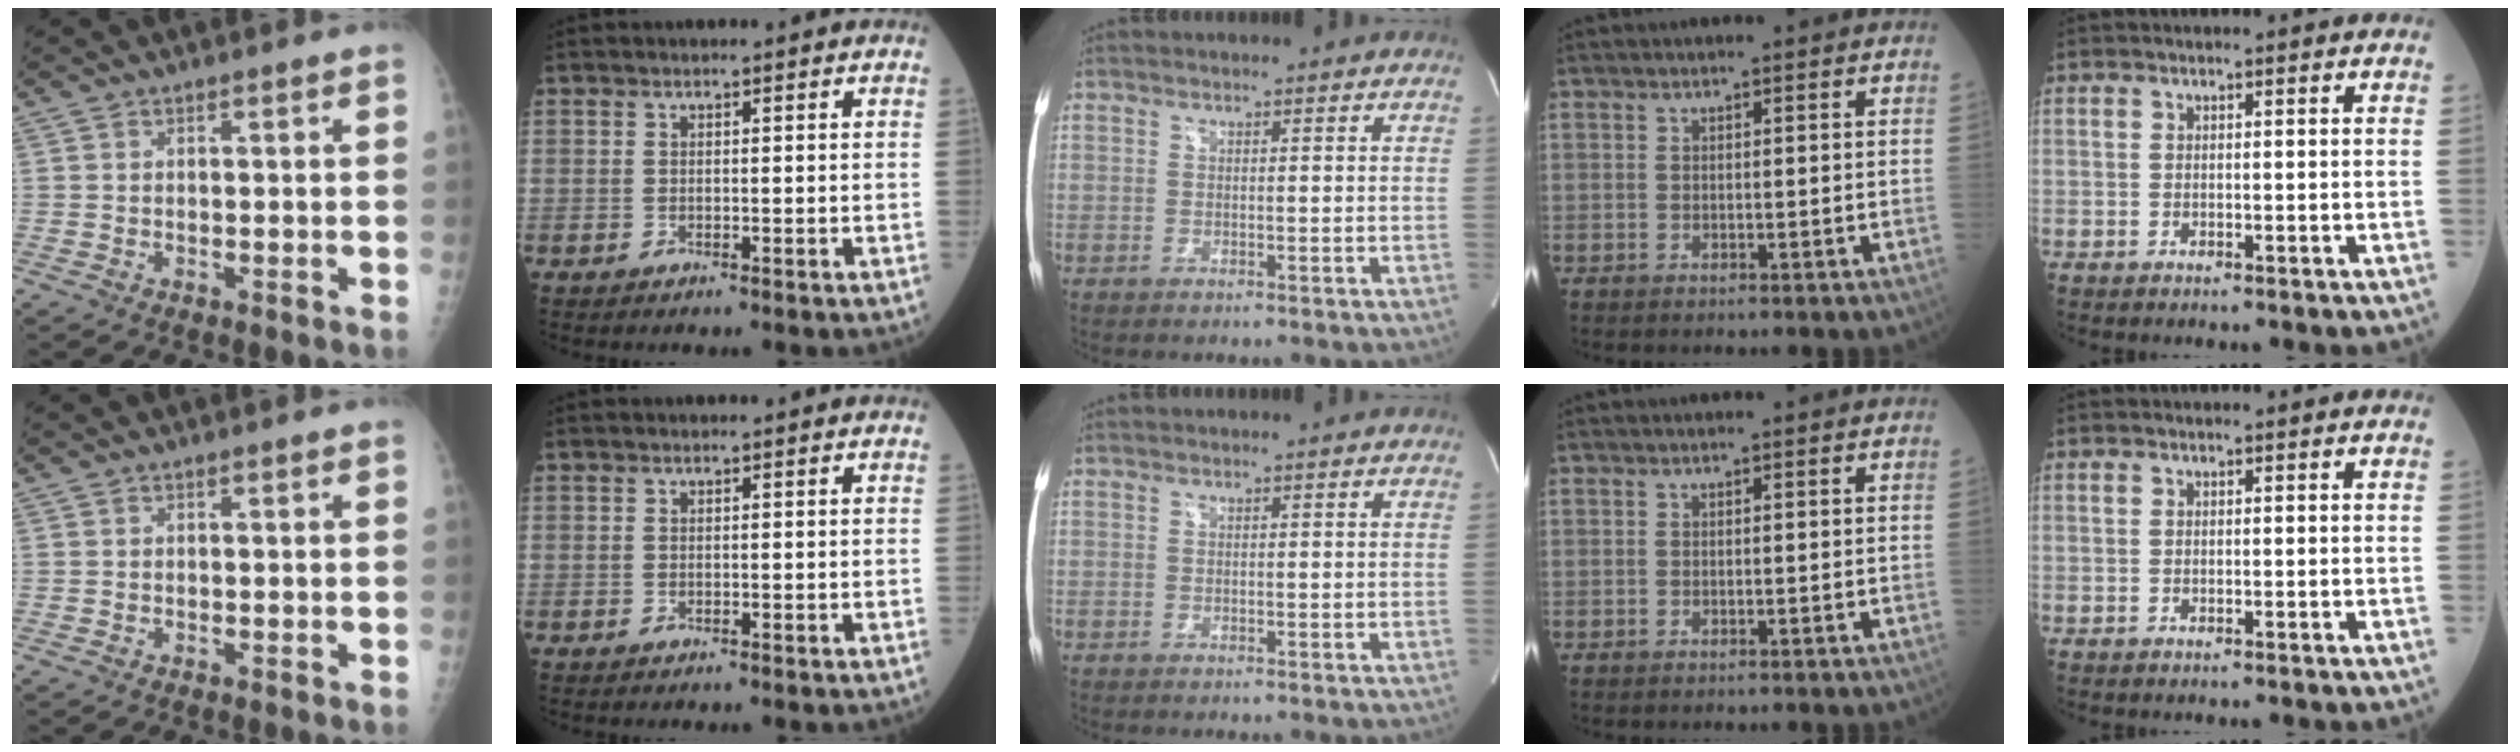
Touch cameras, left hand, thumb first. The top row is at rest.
{}